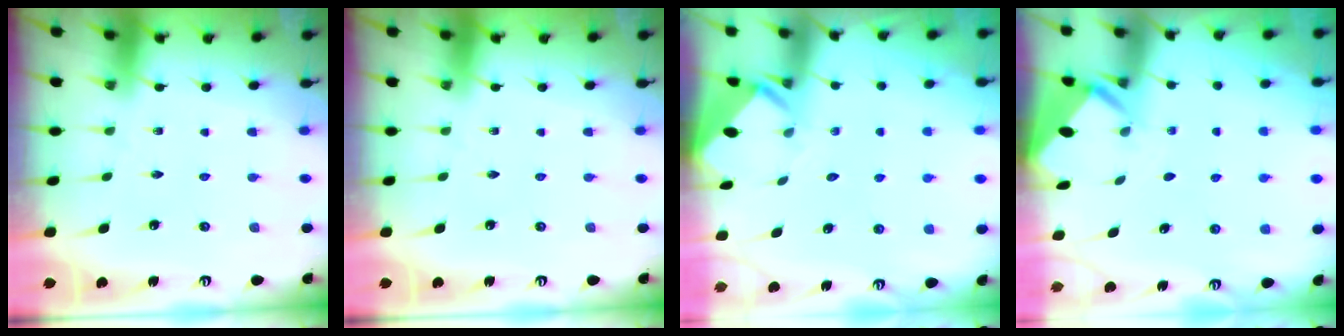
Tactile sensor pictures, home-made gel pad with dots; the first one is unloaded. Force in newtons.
{"total": 0.0}
{"total": 3.4, "press": 3.4, "slide": 0.2}
{"total": 2.8, "press": 2.8, "slide": 0.2}